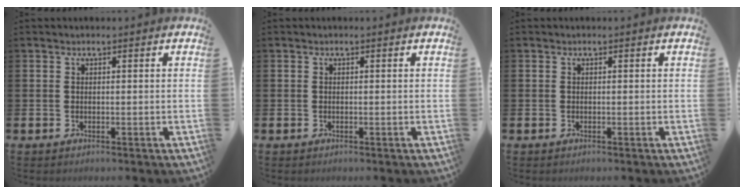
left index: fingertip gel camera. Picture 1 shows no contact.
{"total": 0.0}
{"total": 0.0}